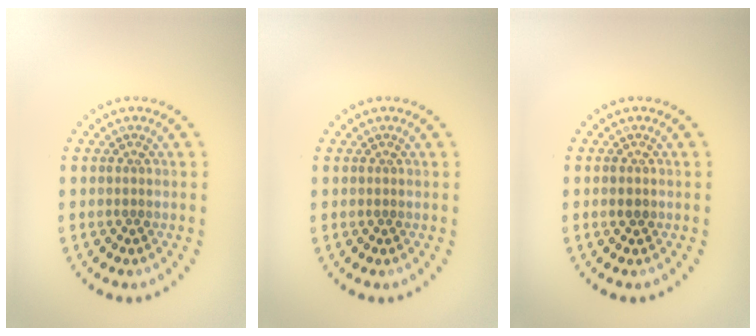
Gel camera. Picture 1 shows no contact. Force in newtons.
{"total": 0.0}
{"total": 1.1, "press": 1.1, "slide": 0.0}